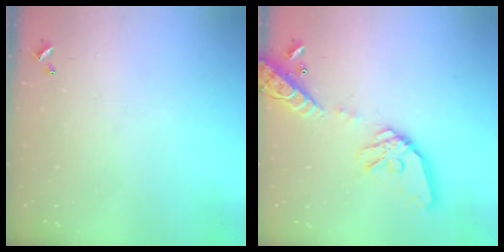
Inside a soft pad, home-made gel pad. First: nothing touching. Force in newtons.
{"total": 17.0, "press": 16.8, "slide": 2.6}